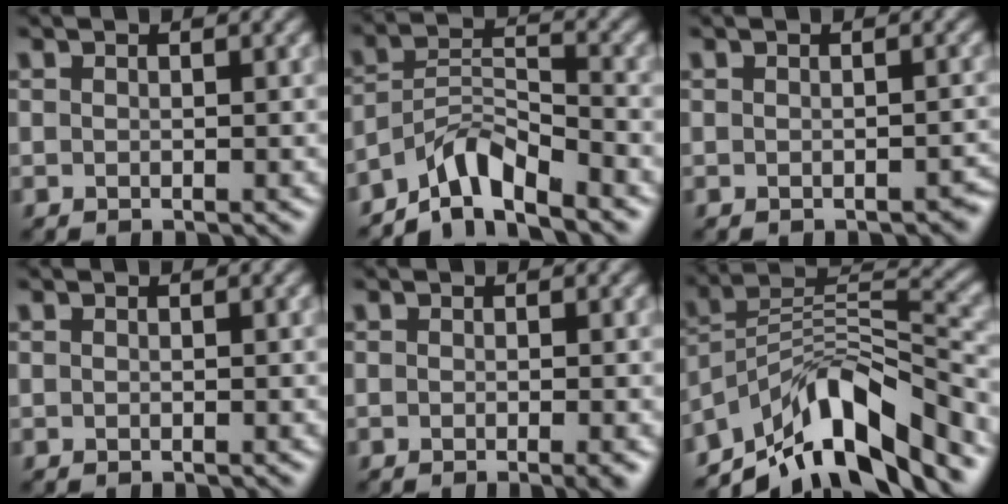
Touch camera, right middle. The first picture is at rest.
{"total": 5.0, "force": [-4.4, 1.0, 2.2], "torque": [-0.035, 0.010, -0.083]}
{"total": 1.2, "force": [-1.1, 0.2, 0.4], "torque": [-0.001, 0.007, -0.007]}
{"total": 0.0}
{"total": 1.7, "force": [-0.7, 0.4, 1.5], "torque": [-0.010, 0.000, -0.010]}
{"total": 10.6, "force": [-7.3, 3.8, 6.7], "torque": [-0.104, 0.017, -0.137]}